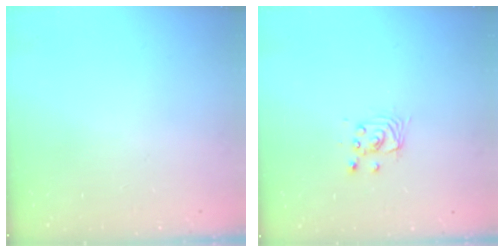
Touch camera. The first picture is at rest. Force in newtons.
{"total": 2.7, "press": 2.7, "slide": 0.2}